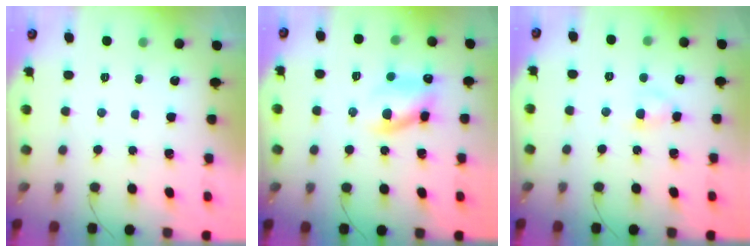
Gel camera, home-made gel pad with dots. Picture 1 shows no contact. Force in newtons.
{"total": 9.8, "press": 9.7, "slide": 1.5}
{"total": 3.3, "press": 3.2, "slide": 0.8}